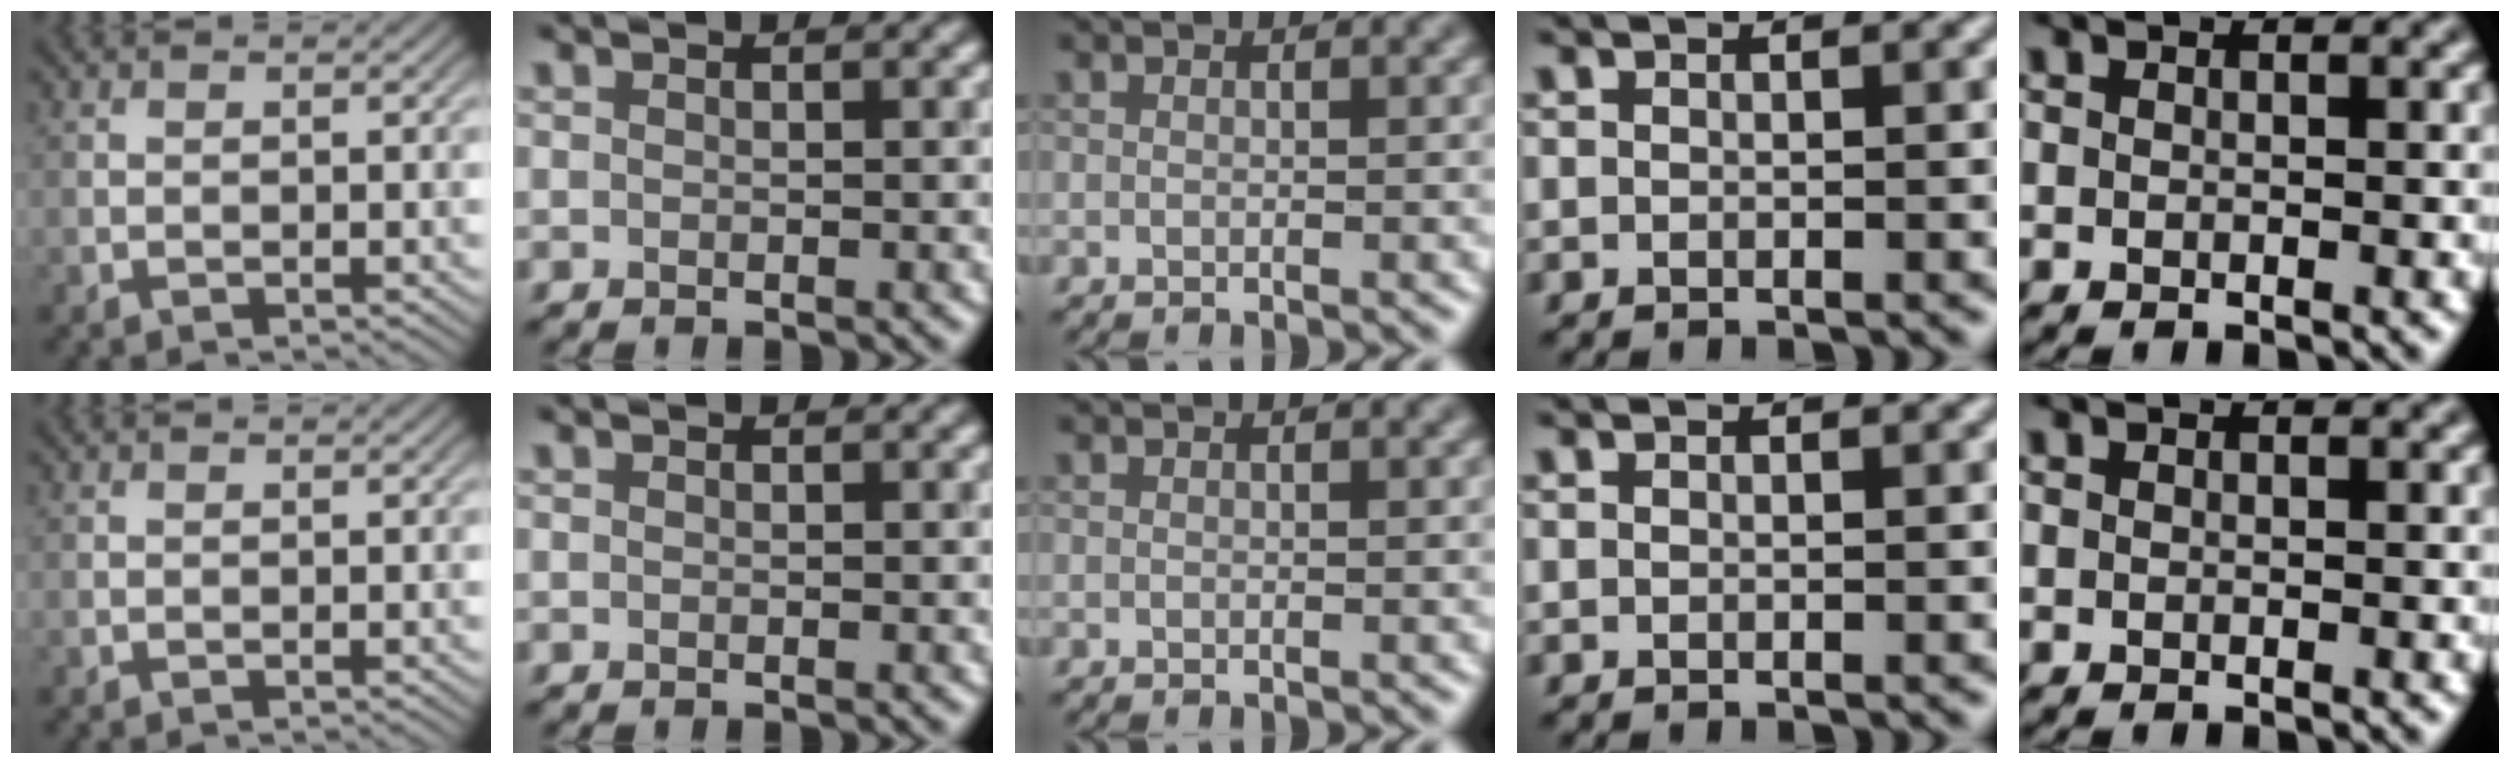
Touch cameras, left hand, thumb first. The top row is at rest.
{}